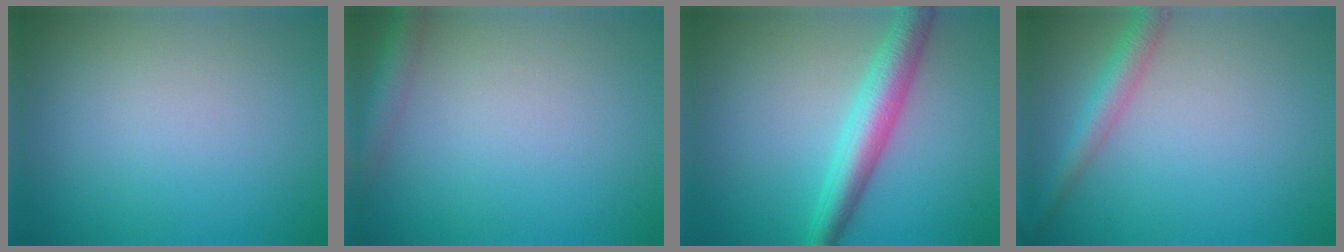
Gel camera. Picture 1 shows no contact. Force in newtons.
{"total": 2.9, "press": 2.9, "slide": 0.1}
{"total": 4.9, "press": 4.9, "slide": 0.1}
{"total": 2.9, "press": 2.9, "slide": 0.0}